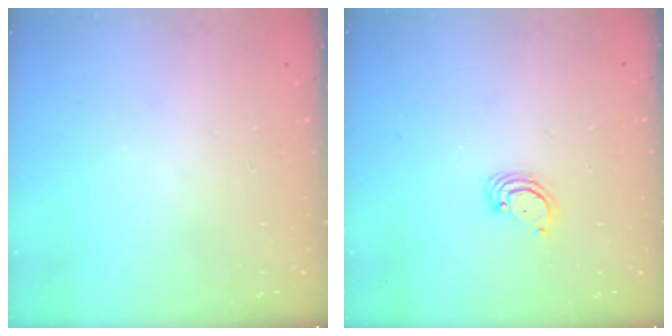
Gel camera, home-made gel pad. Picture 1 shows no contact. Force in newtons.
{"total": 2.8, "press": 2.8, "slide": 0.3}